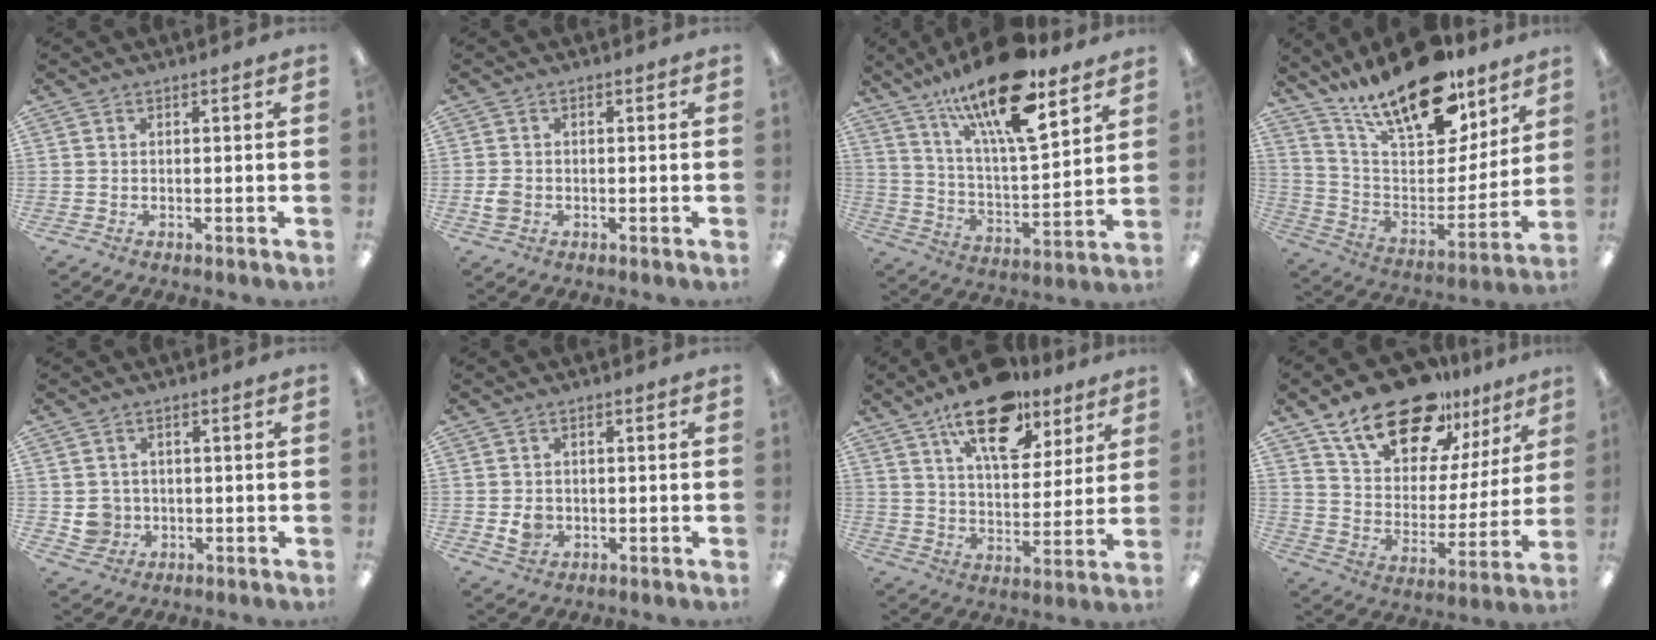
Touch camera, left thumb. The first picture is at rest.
{"total": 2.4, "force": [-0.5, 1.9, 1.3], "torque": [-0.014, 0.001, -0.012]}
{"total": 21.1, "force": [14.6, 6.3, 13.9], "torque": [-0.238, -0.084, 0.244]}
{"total": 21.9, "force": [17.1, 8.1, 11.0], "torque": [-0.185, -0.112, 0.299]}
{"total": 4.3, "force": [0.0, 4.2, 0.7], "torque": [-0.006, 0.004, 0.003]}
{"total": 3.5, "force": [-0.4, 3.0, 1.7], "torque": [-0.021, -0.003, -0.010]}
{"total": 17.9, "force": [11.7, 8.3, 10.7], "torque": [-0.164, -0.052, 0.198]}
{"total": 20.3, "force": [15.5, 9.4, 9.1], "torque": [-0.156, -0.100, 0.272]}